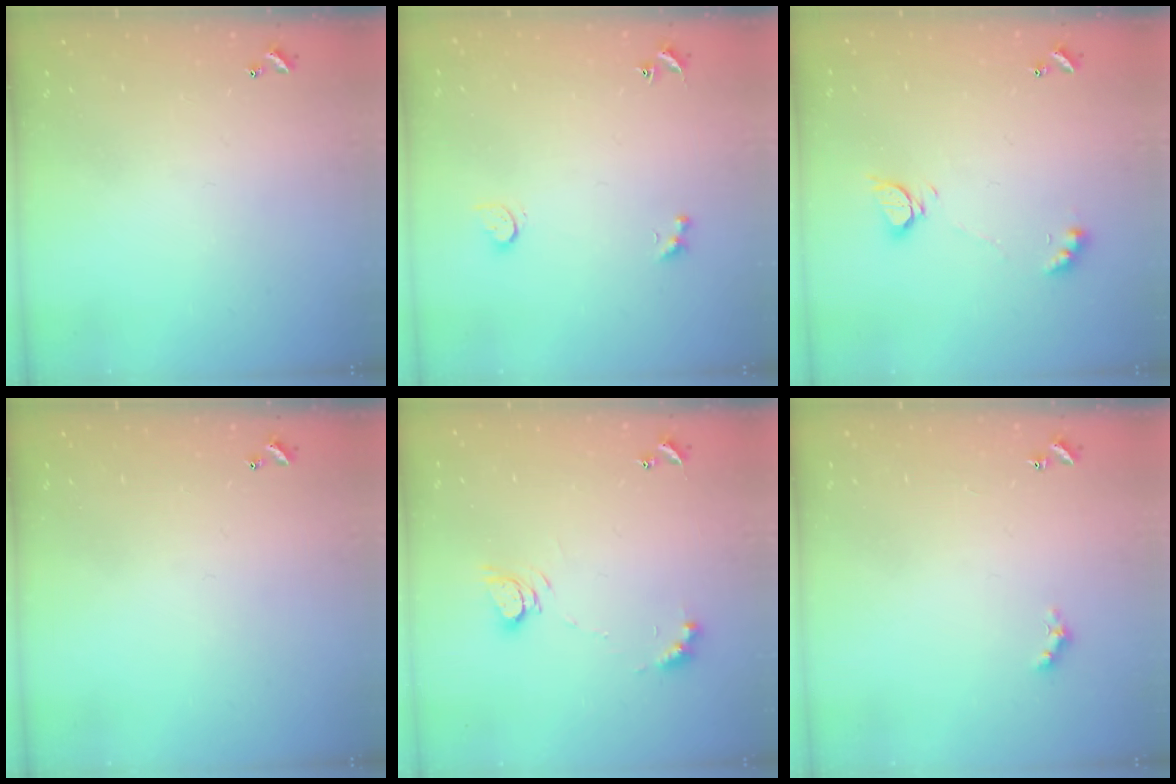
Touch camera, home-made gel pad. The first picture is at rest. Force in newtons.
{"total": 2.4, "press": 1.9, "slide": 1.4}
{"total": 4.6, "press": 4.6, "slide": 0.5}
{"total": 0.0}
{"total": 7.0, "press": 6.9, "slide": 0.6}
{"total": 2.4, "press": 2.3, "slide": 0.6}